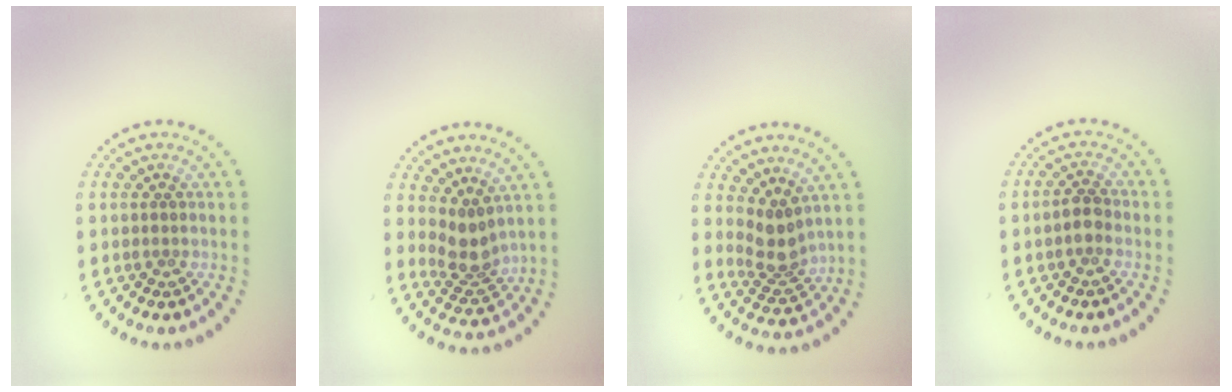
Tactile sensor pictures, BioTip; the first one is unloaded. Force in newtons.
{"total": 2.7, "press": 2.1, "slide": 1.7}
{"total": 2.8, "press": 2.1, "slide": 1.9}
{"total": 1.6, "press": 1.5, "slide": 0.4}